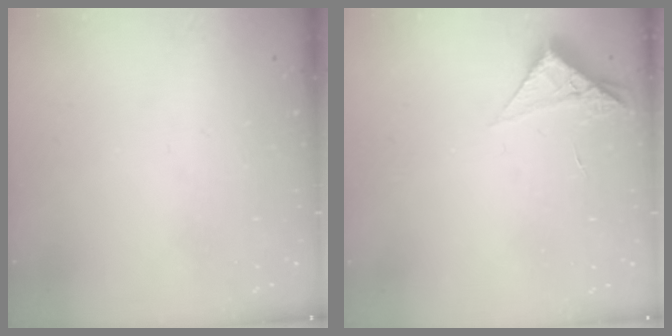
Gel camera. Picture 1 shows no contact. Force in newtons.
{"total": 5.2, "press": 5.2, "slide": 0.3}